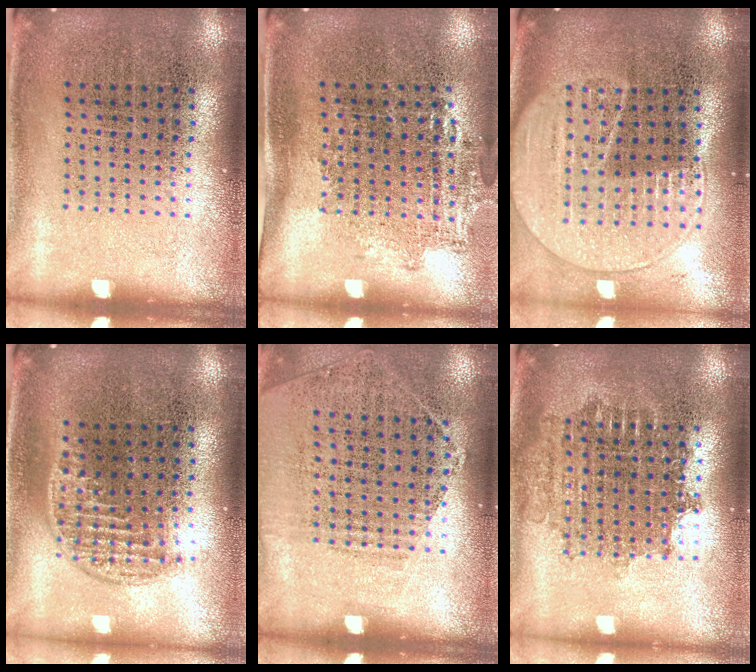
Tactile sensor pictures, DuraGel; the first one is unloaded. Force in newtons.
{"total": 1.3, "press": 1.0, "slide": 0.8}
{"total": 2.0, "press": 1.8, "slide": 1.0}
{"total": 1.2, "press": 1.0, "slide": 0.7}
{"total": 1.1, "press": 0.9, "slide": 0.6}
{"total": 1.7, "press": 1.4, "slide": 1.0}